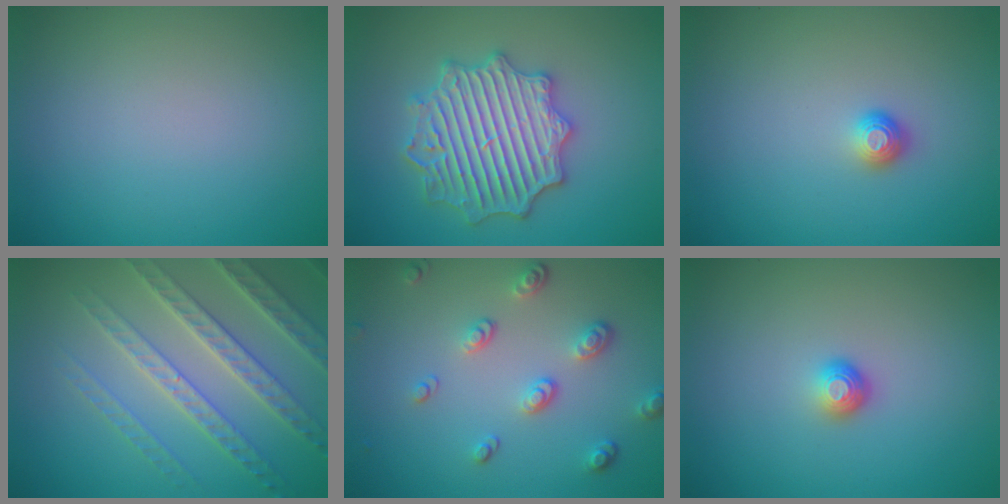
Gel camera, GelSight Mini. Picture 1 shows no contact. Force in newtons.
{"total": 6.7, "press": 6.6, "slide": 1.2}
{"total": 1.0, "press": 0.9, "slide": 0.4}
{"total": 6.1, "press": 4.9, "slide": 3.5}
{"total": 3.3, "press": 2.6, "slide": 2.1}
{"total": 1.5, "press": 1.1, "slide": 1.1}